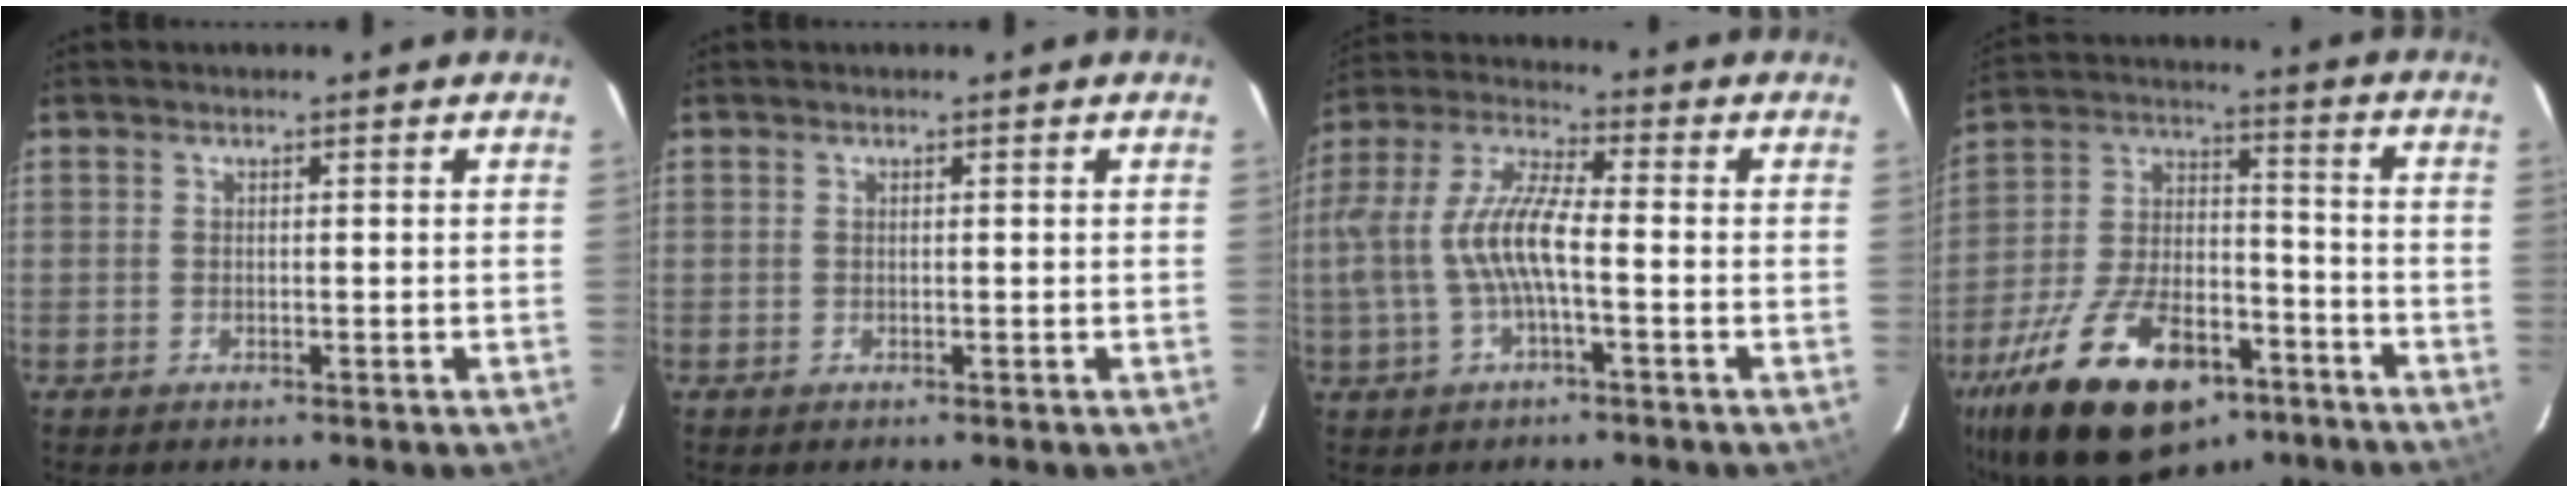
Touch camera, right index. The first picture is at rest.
{"total": 0.0}
{"total": 11.4, "force": [-2.0, 3.1, 10.8], "torque": [-0.227, 0.007, -0.035]}
{"total": 26.6, "force": [-16.2, 12.7, 16.8], "torque": [-0.330, -0.010, -0.255]}